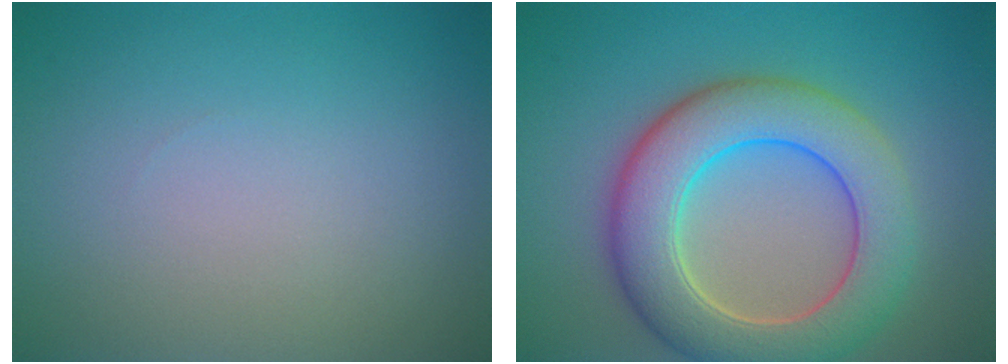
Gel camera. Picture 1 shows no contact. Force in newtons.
{"total": 8.6, "press": 8.6, "slide": 0.5}